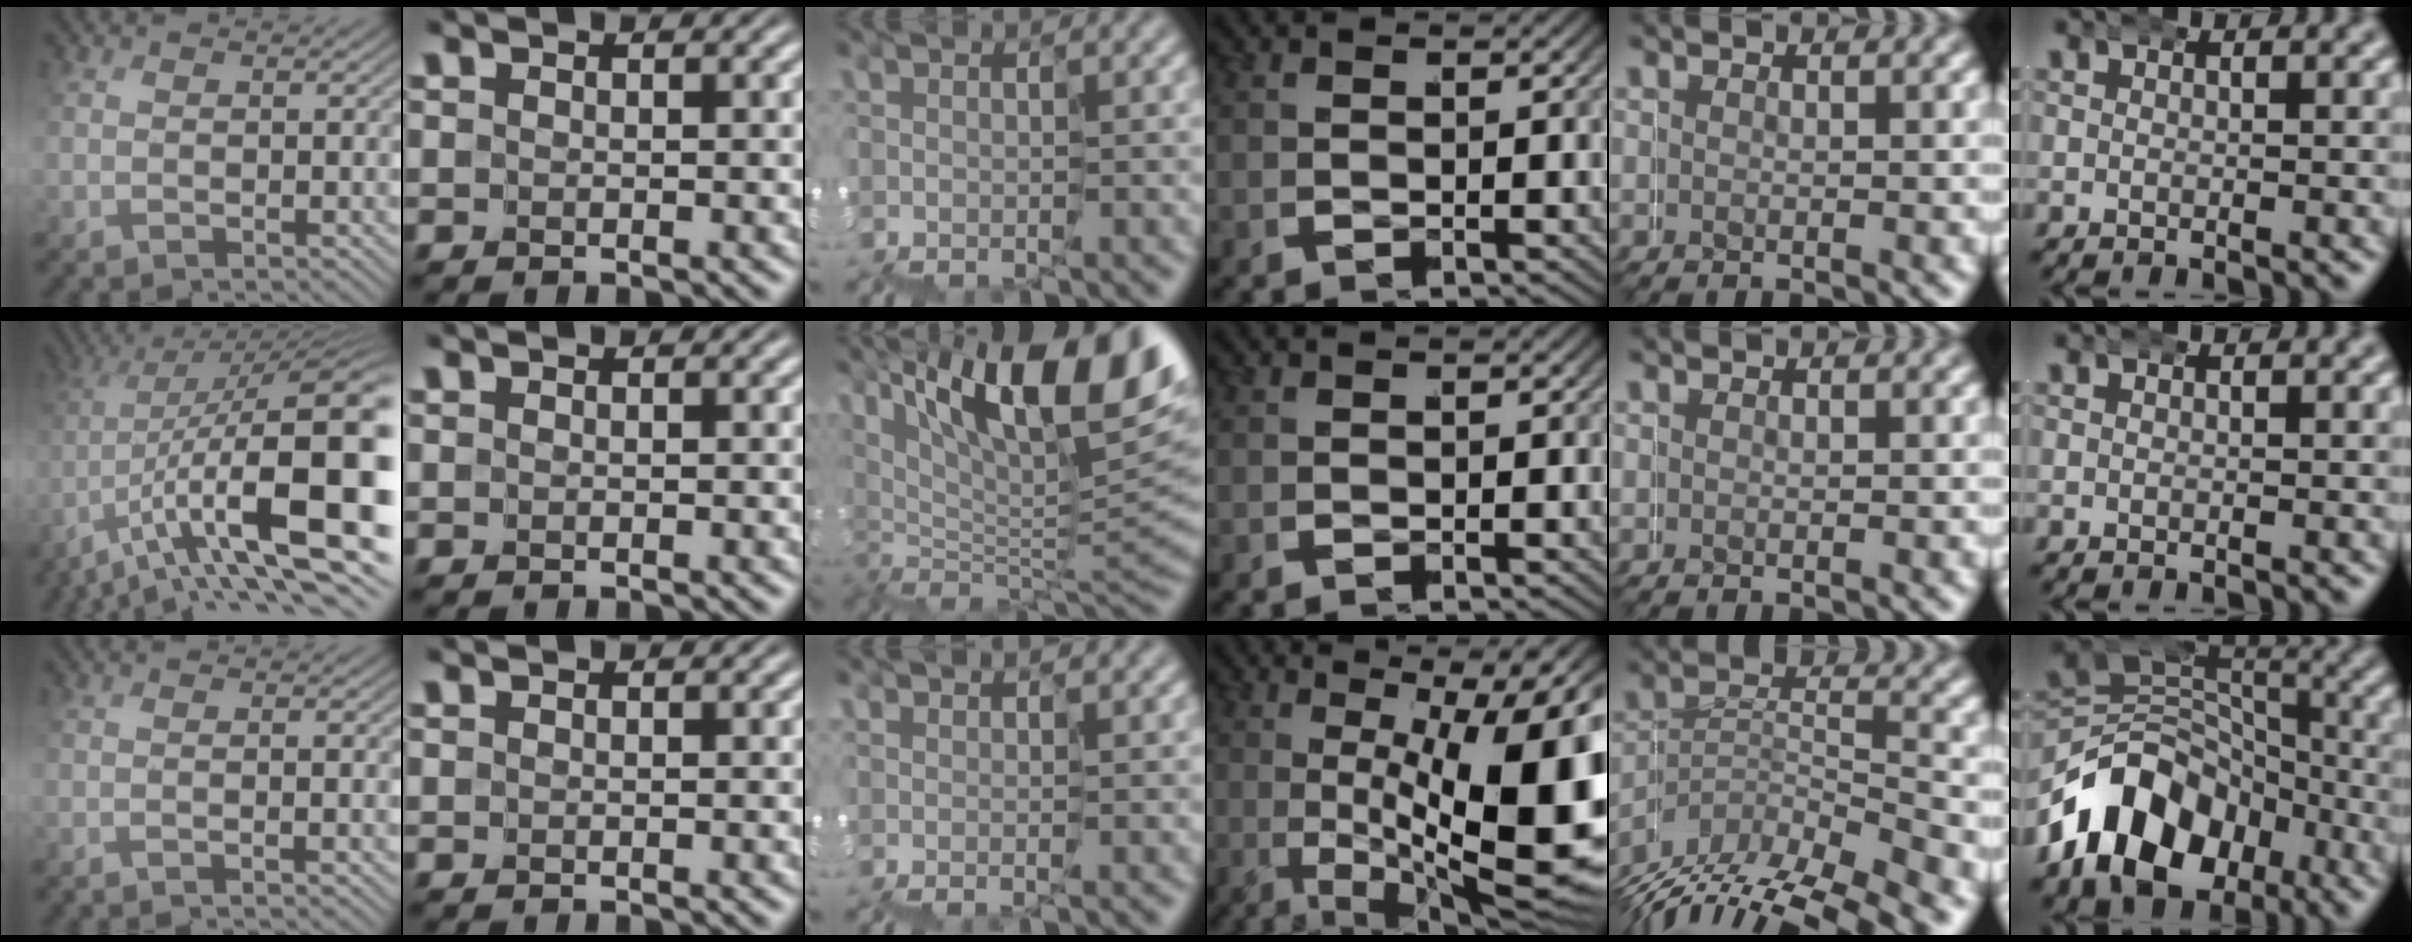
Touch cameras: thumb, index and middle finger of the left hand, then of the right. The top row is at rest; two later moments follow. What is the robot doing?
{"motion": "wrap", "object": "duck tape"}